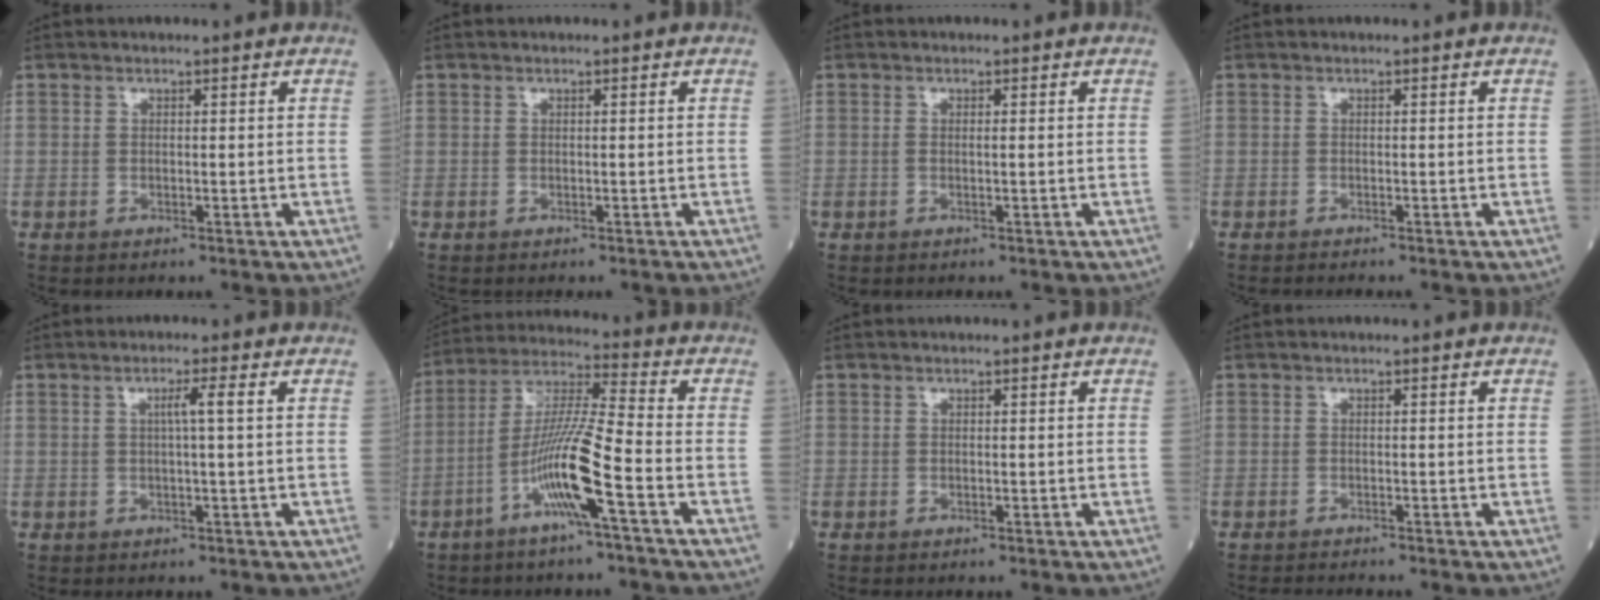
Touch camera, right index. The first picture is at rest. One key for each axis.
{"total": 0.6, "fx": -0.6, "fy": 0.0, "fz": 0.3, "tx": -0.003, "ty": 0.001, "tz": -0.008}
{"total": 0.7, "fx": 0.0, "fy": 0.0, "fz": 0.7, "tx": -0.018, "ty": -0.001, "tz": -0.001}
{"total": 1.2, "fx": -1.1, "fy": -0.2, "fz": 0.4, "tx": -0.005, "ty": 0.001, "tz": -0.015}
{"total": 2.5, "fx": 0.5, "fy": -0.5, "fz": 2.4, "tx": -0.043, "ty": 0.001, "tz": 0.007}
{"total": 11.1, "fx": -4.7, "fy": -0.6, "fz": 10.1, "tx": -0.200, "ty": 0.003, "tz": -0.093}
{"total": 0.0}
{"total": 1.4, "fx": -1.3, "fy": -0.5, "fz": 0.0, "tx": -0.006, "ty": -0.007, "tz": -0.023}